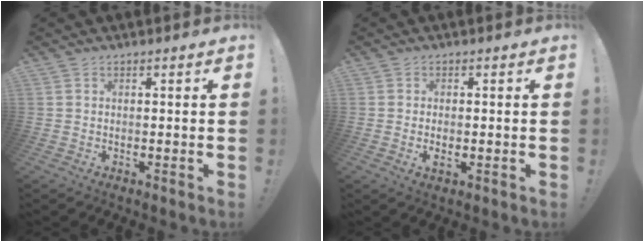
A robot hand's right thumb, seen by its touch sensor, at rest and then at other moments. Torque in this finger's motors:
{"motor_torque": [-0.26, -0.15, -0.03, 0.19, -0.02]}